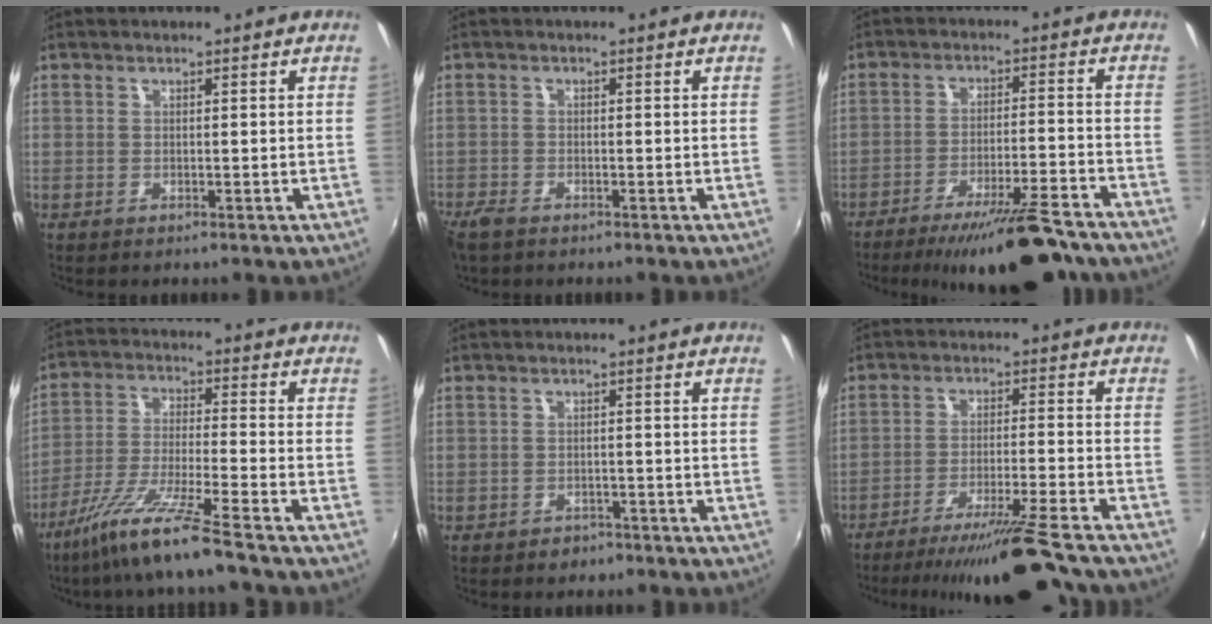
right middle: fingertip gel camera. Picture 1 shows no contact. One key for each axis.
{"total": 3.4, "fx": -2.7, "fy": 1.4, "fz": 1.4, "tx": -0.040, "ty": -0.011, "tz": -0.056}
{"total": 16.6, "fx": -14.0, "fy": 2.4, "fz": 8.4, "tx": -0.146, "ty": -0.018, "tz": -0.202}
{"total": 11.7, "fx": -9.0, "fy": -1.0, "fz": 7.4, "tx": -0.149, "ty": -0.017, "tz": -0.167}
{"total": 2.3, "fx": -1.6, "fy": 1.5, "fz": 0.3, "tx": -0.011, "ty": -0.001, "tz": -0.023}
{"total": 14.2, "fx": -12.5, "fy": -1.4, "fz": 6.6, "tx": -0.128, "ty": -0.021, "tz": -0.202}